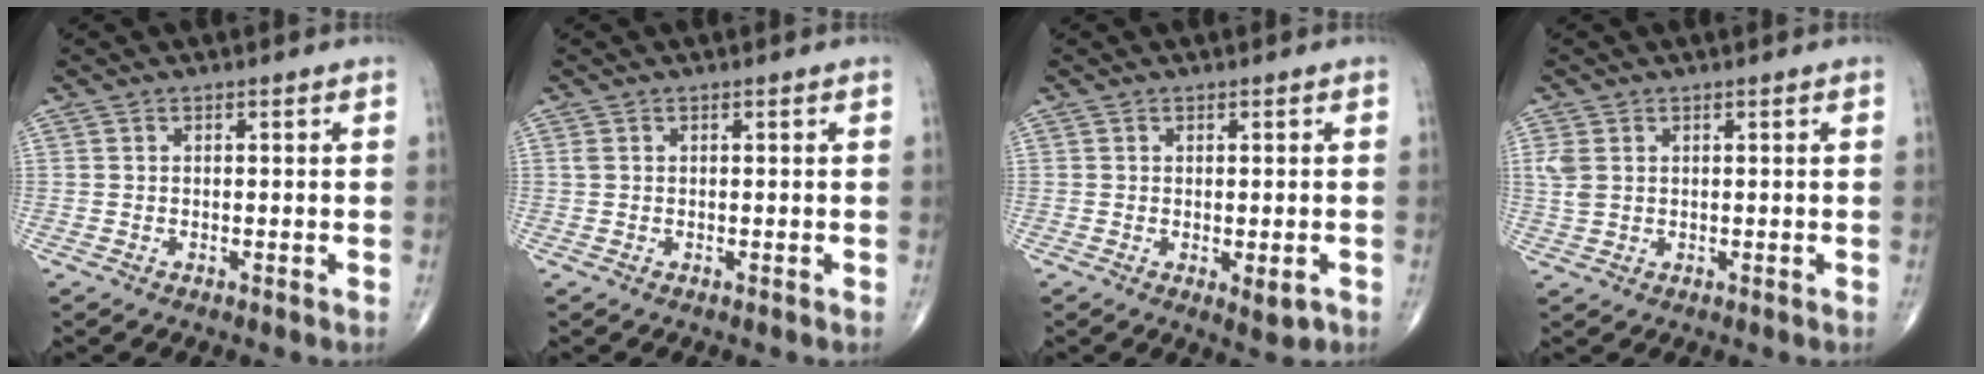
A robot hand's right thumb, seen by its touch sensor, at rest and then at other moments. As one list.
[{"total": 0.6, "force": [0.2, 0.4, 0.5], "torque": [-0.012, 0.007, 0.005]}, {"total": 3.2, "force": [-1.0, 1.2, 2.8], "torque": [-0.031, -0.007, -0.007]}, {"total": 3.4, "force": [0.8, 2.4, 2.3], "torque": [-0.065, 0.004, 0.020]}]